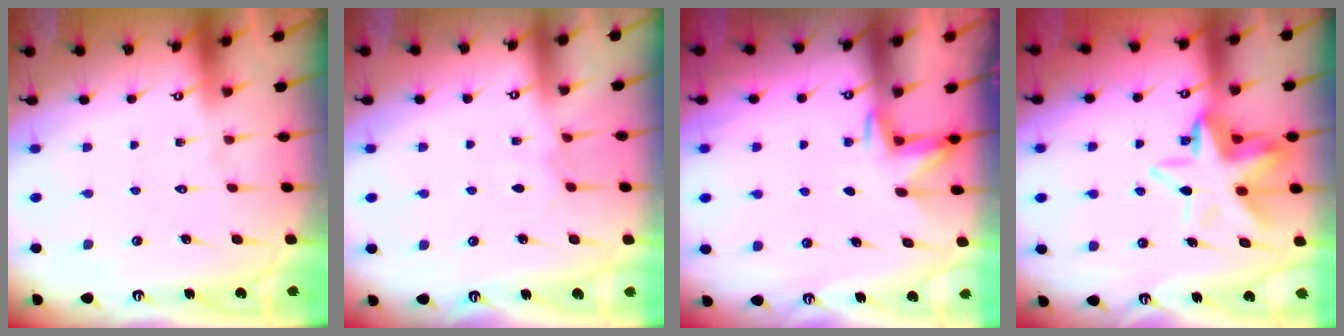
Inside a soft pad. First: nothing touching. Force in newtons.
{"total": 3.2, "press": 3.2, "slide": 0.5}
{"total": 2.5, "press": 2.4, "slide": 0.7}
{"total": 11.6, "press": 11.2, "slide": 3.0}